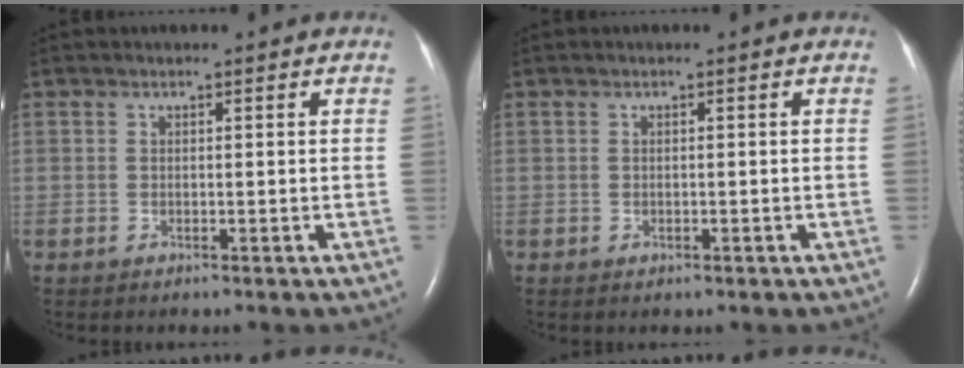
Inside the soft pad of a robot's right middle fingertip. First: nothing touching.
{"total": 0.0}